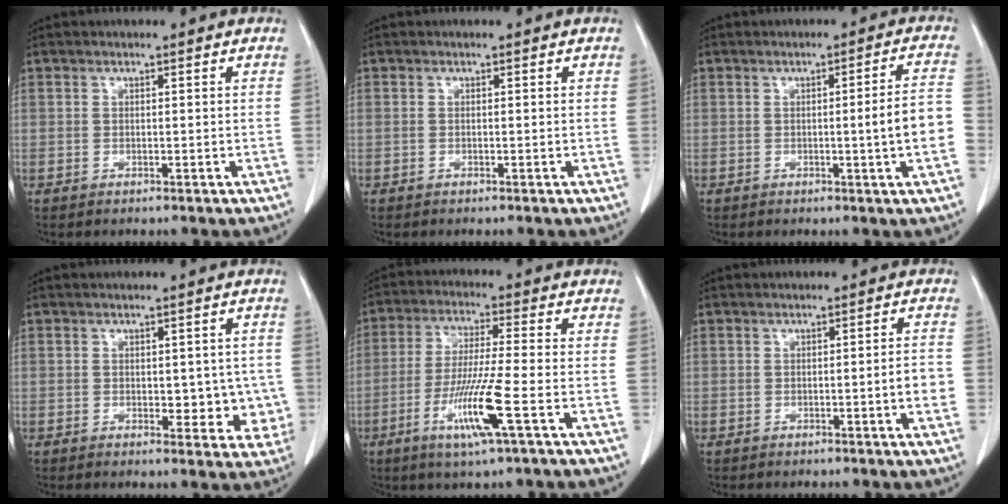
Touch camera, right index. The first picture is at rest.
{"total": 0.0}
{"total": 6.6, "force": [-1.3, -0.7, 6.5], "torque": [-0.082, 0.005, -0.019]}
{"total": 5.3, "force": [-0.5, 3.2, 4.2], "torque": [-0.028, 0.007, 0.000]}
{"total": 10.1, "force": [-3.9, -0.6, 9.3], "torque": [-0.179, -0.018, -0.075]}
{"total": 3.2, "force": [-0.8, 0.0, 3.1], "torque": [-0.039, 0.001, -0.013]}